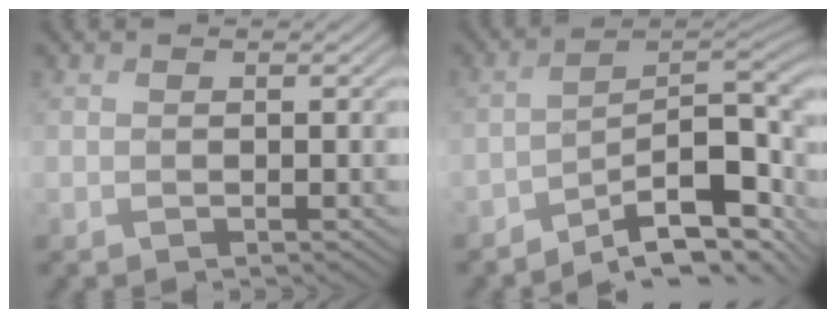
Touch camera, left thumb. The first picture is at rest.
{"total": 14.0, "force": [-7.5, 5.1, 10.6], "torque": [-0.155, -0.010, -0.123]}